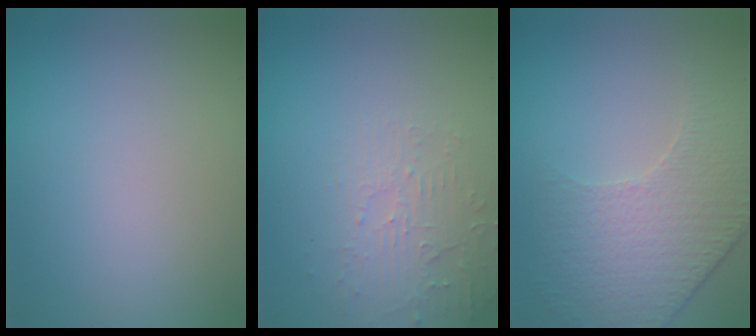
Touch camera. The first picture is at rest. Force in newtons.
{"total": 2.8, "press": 2.7, "slide": 0.6}
{"total": 4.5, "press": 3.6, "slide": 2.7}